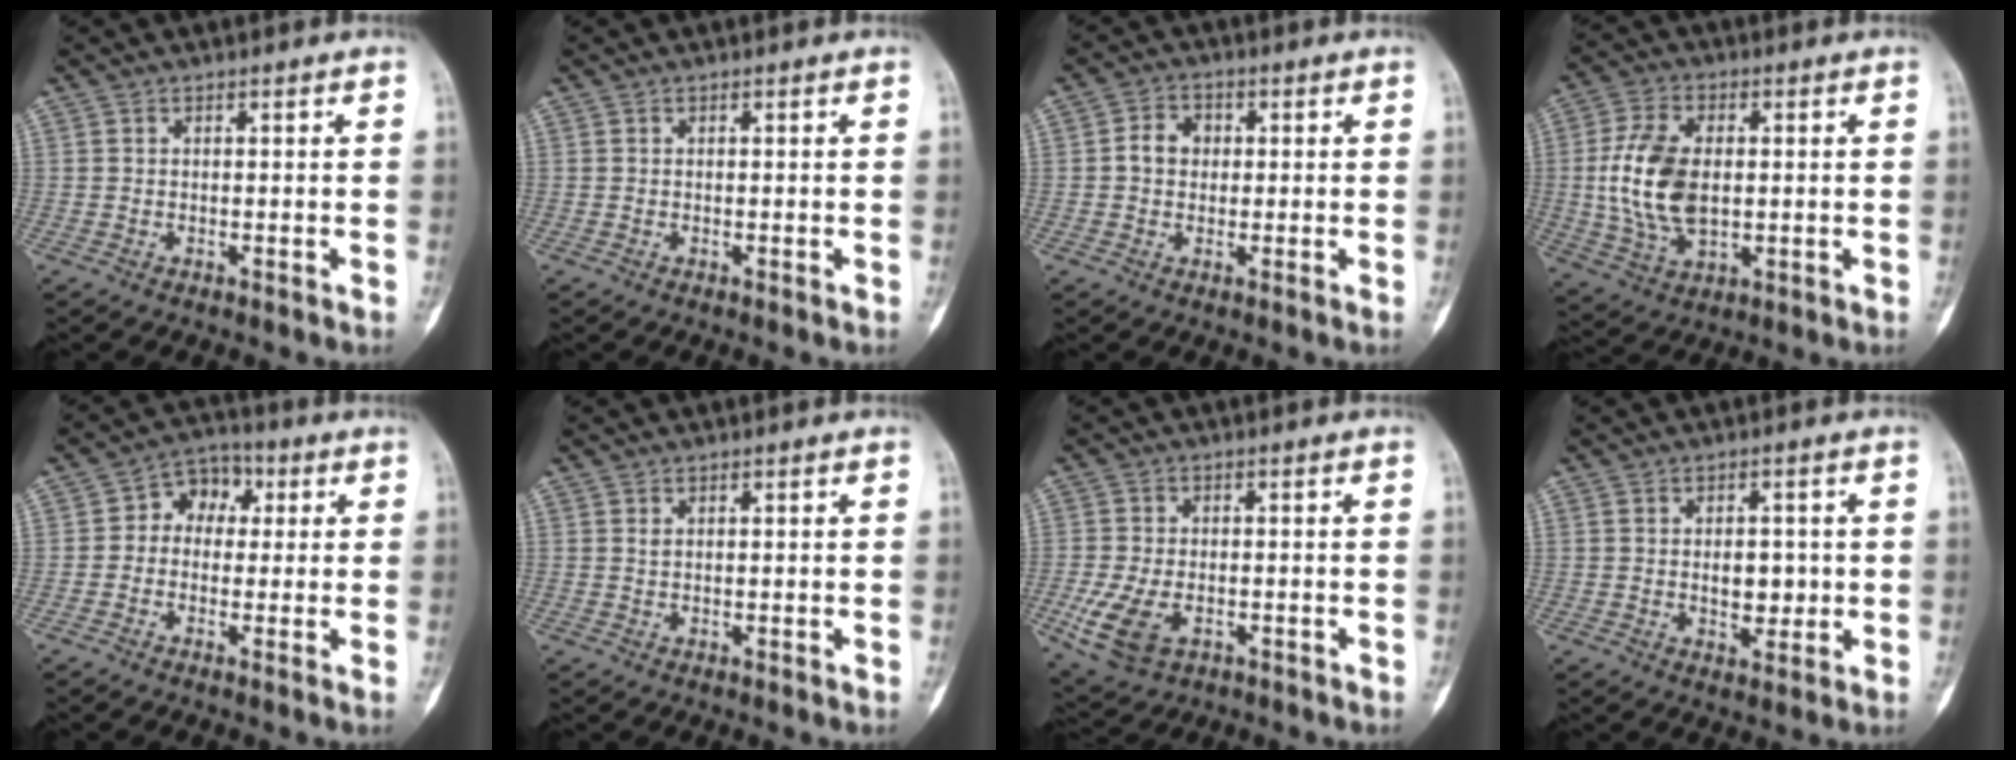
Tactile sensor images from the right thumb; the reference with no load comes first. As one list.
[{"total": 0.0}, {"total": 4.2, "force": [0.3, 3.4, 2.4], "torque": [-0.031, 0.013, -0.002]}, {"total": 13.5, "force": [0.3, 8.1, 10.7], "torque": [-0.209, -0.001, 0.010]}, {"total": 7.1, "force": [0.9, 5.5, 4.5], "torque": [-0.031, 0.020, 0.000]}, {"total": 0.6, "force": [0.3, 0.4, 0.4], "torque": [-0.003, 0.002, 0.005]}, {"total": 8.9, "force": [-2.9, 5.5, 6.4], "torque": [-0.135, 0.002, -0.044]}, {"total": 4.8, "force": [-0.1, 3.1, 3.6], "torque": [-0.027, -0.001, 0.004]}]